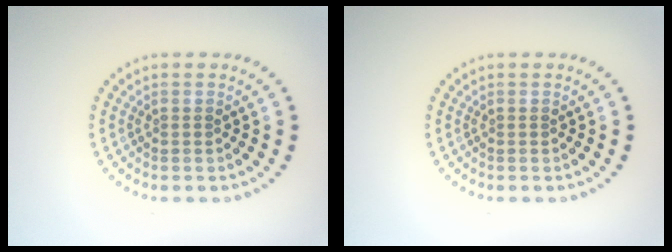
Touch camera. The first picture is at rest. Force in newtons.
{"total": 0.0}